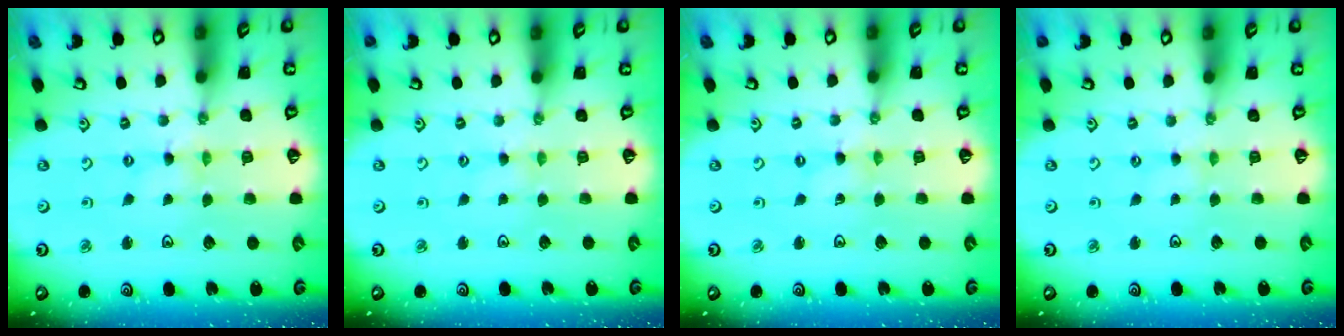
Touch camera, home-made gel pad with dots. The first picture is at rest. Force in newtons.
{"total": 1.3, "press": 1.3, "slide": 0.3}
{"total": 0.0}
{"total": 0.5, "press": 0.5, "slide": 0.1}